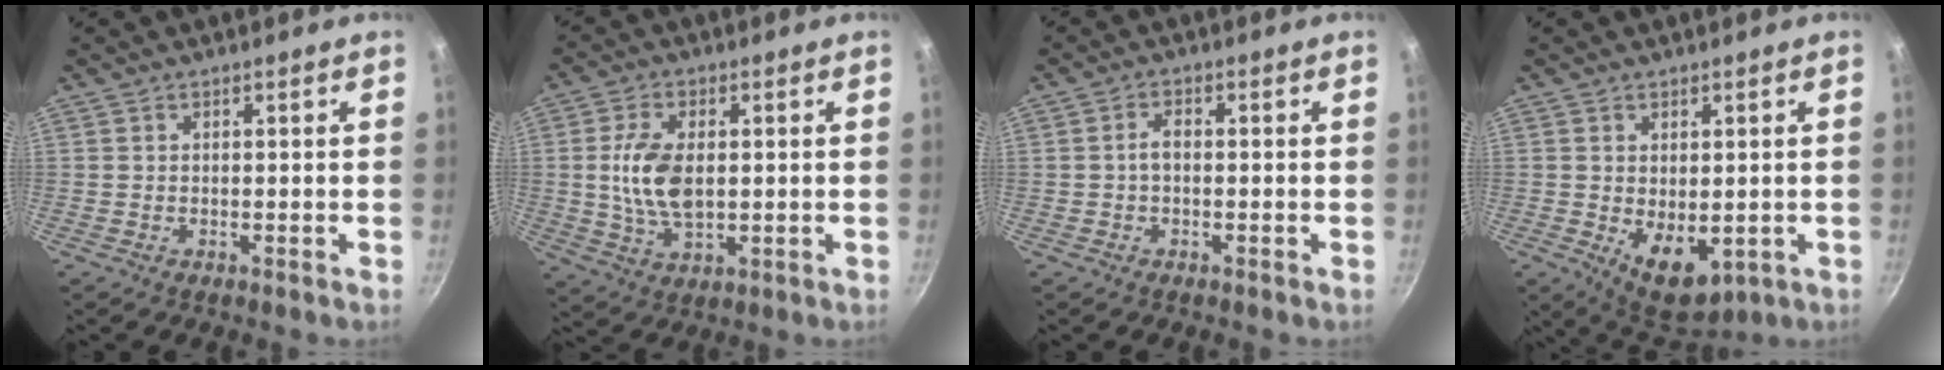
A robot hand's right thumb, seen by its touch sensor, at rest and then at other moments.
{"total": 10.1, "force": [0.6, 5.6, 8.3], "torque": [-0.158, -0.002, 0.013]}
{"total": 2.1, "force": [-0.4, 1.2, 1.8], "torque": [-0.028, 0.013, -0.008]}
{"total": 8.2, "force": [-1.0, 5.0, 6.5], "torque": [-0.077, -0.017, 0.003]}